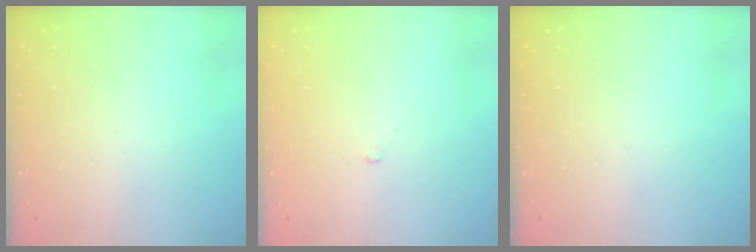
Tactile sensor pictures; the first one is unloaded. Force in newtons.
{"total": 1.8, "press": 1.8, "slide": 0.3}
{"total": 0.0}